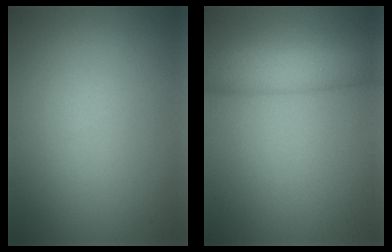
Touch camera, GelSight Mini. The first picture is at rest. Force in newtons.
{"total": 4.3, "press": 4.3, "slide": 0.1}